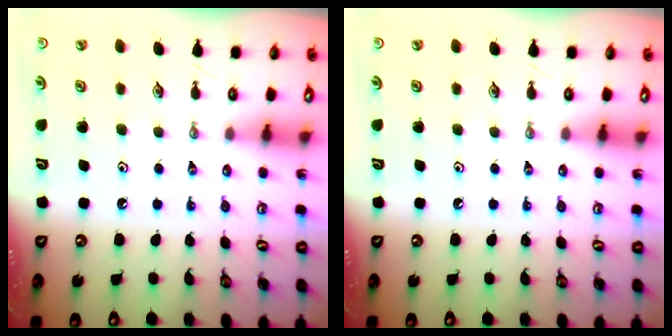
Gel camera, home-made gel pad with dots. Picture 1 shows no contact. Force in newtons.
{"total": 0.0}